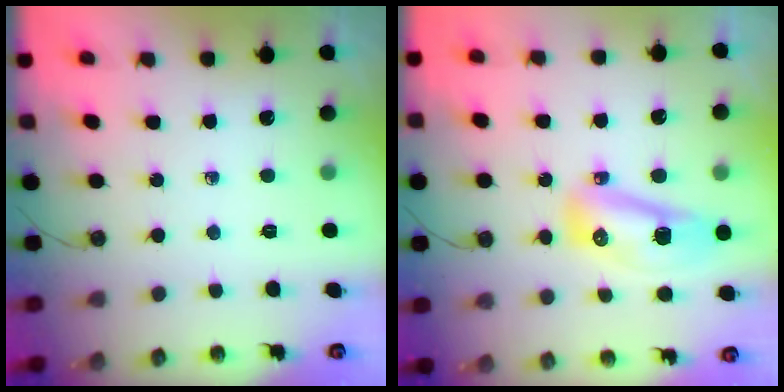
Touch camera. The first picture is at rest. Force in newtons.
{"total": 14.2, "press": 12.9, "slide": 5.9}